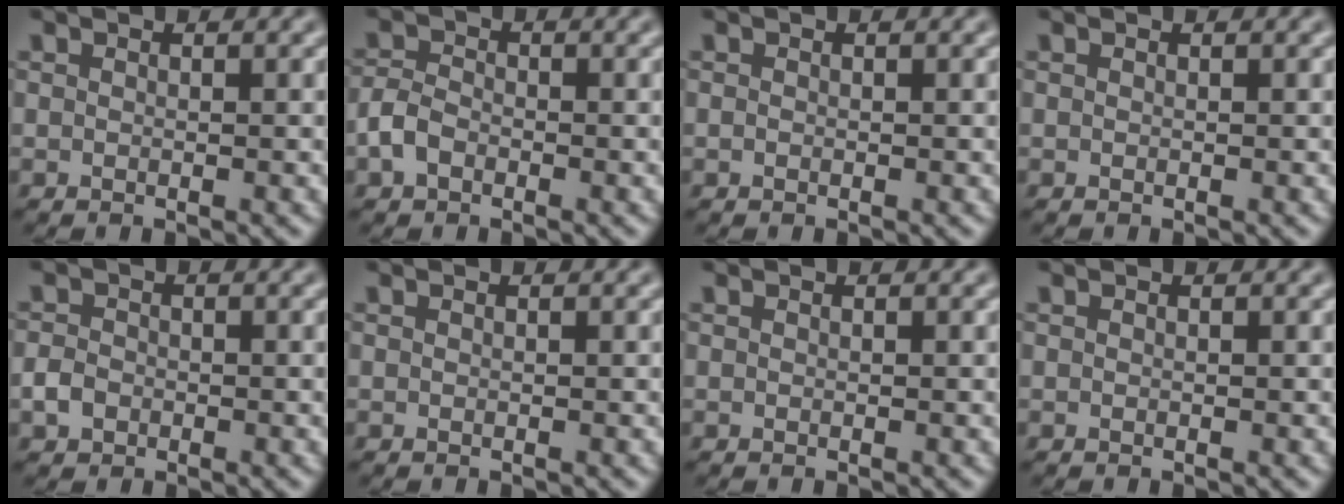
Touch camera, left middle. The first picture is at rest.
{"total": 2.2, "force": [-1.1, 1.5, 1.2], "torque": [-0.025, 0.004, -0.029]}
{"total": 0.0}
{"total": 0.0}
{"total": 1.8, "force": [-0.7, 1.4, 0.8], "torque": [-0.013, -0.001, -0.019]}
{"total": 0.0}
{"total": 0.0}
{"total": 0.0}